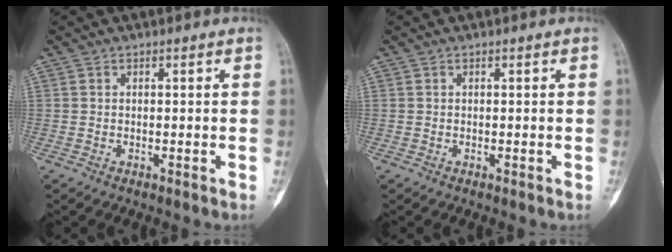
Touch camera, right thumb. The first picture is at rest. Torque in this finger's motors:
{"motor_torque": [0.00, 0.00, 0.01, 0.01, 0.01]}